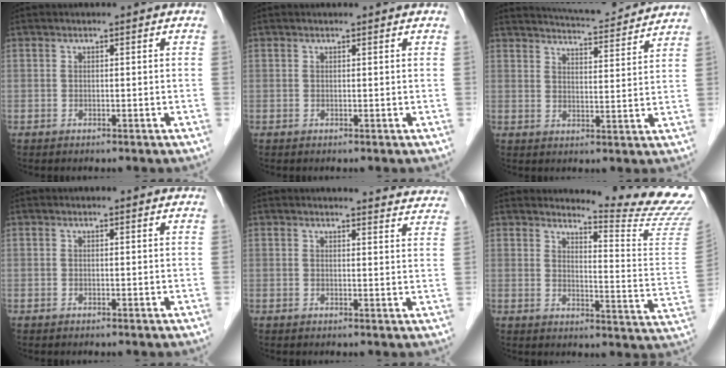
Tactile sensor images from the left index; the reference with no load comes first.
{"total": 1.7, "force": [1.6, 0.2, 0.4], "torque": [-0.012, 0.010, 0.015]}
{"total": 13.1, "force": [12.5, 0.8, 3.8], "torque": [-0.063, 0.007, 0.164]}
{"total": 1.8, "force": [1.8, 0.3, 0.2], "torque": [-0.012, 0.005, 0.014]}
{"total": 11.1, "force": [11.0, 1.0, 1.4], "torque": [0.010, -0.045, 0.095]}
{"total": 14.5, "force": [14.2, -2.6, 1.7], "torque": [-0.026, -0.148, 0.155]}